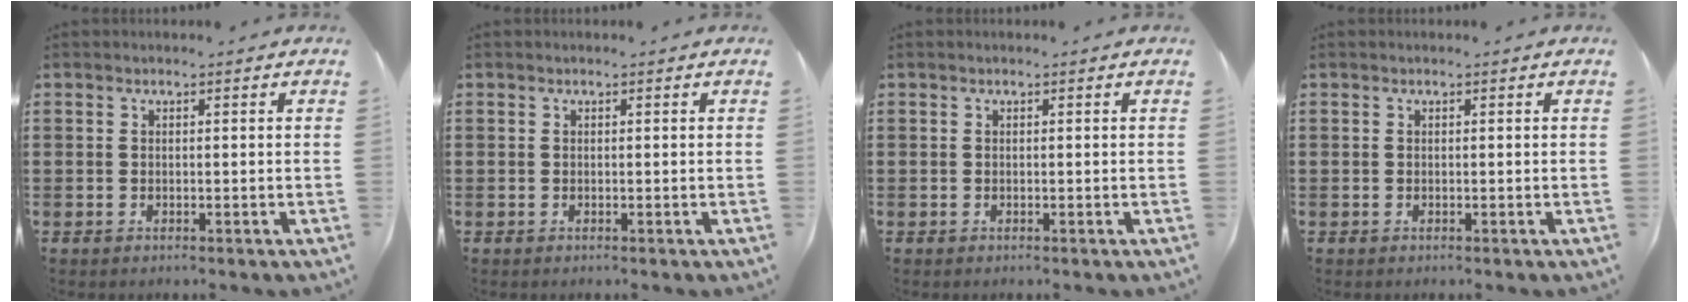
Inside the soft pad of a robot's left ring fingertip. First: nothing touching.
{"total": 0.0}
{"total": 0.0}
{"total": 0.0}